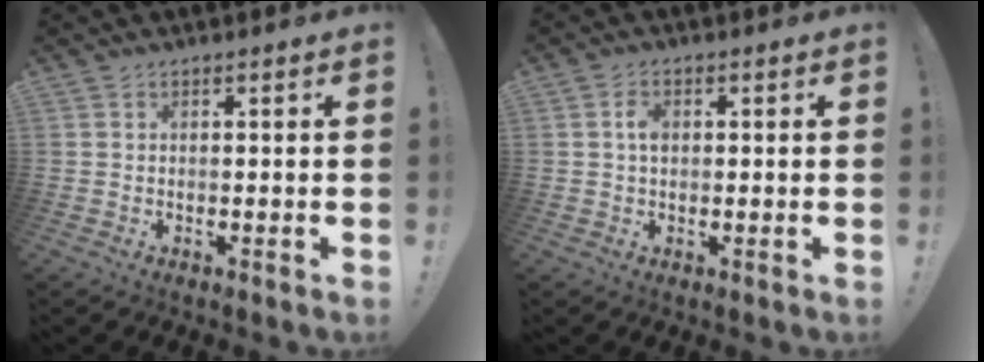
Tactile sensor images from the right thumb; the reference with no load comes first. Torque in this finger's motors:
{"motor_torque": [0.03, 0.05, 0.02, 0.14, 0.01]}